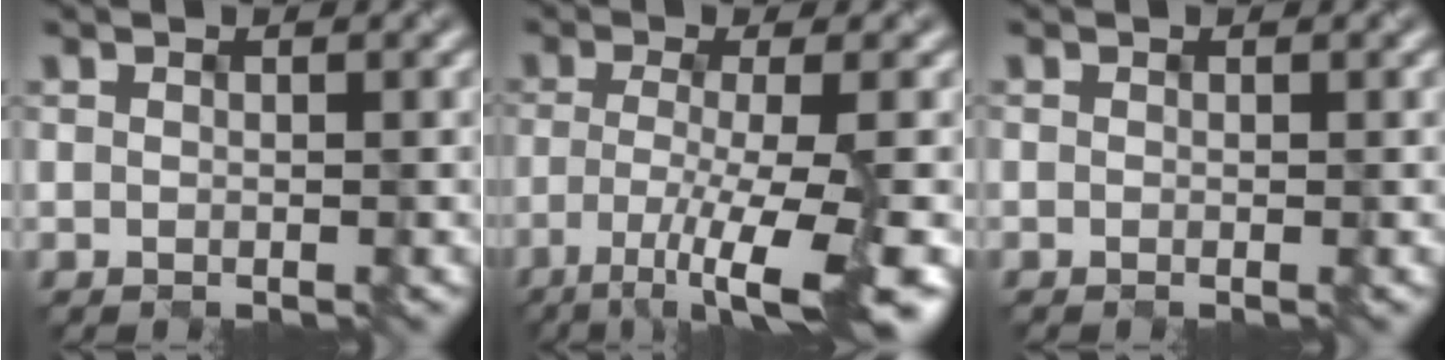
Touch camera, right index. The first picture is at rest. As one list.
[{"total": 7.6, "force": [-2.8, 1.5, 6.9], "torque": [-0.105, -0.014, -0.049]}, {"total": 0.0}]